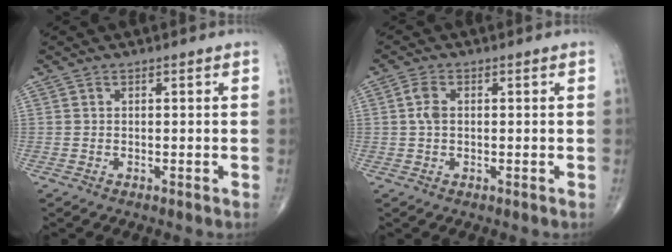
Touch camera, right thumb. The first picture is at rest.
{"total": 2.8, "force": [0.2, 1.7, 2.3], "torque": [-0.051, 0.005, 0.001]}